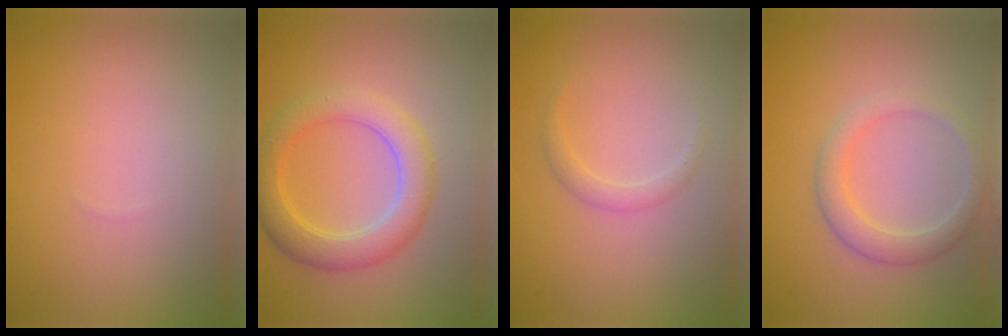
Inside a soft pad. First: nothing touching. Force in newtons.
{"total": 4.6, "press": 4.6, "slide": 0.2}
{"total": 1.2, "press": 1.2, "slide": 0.0}
{"total": 2.7, "press": 2.7, "slide": 0.2}